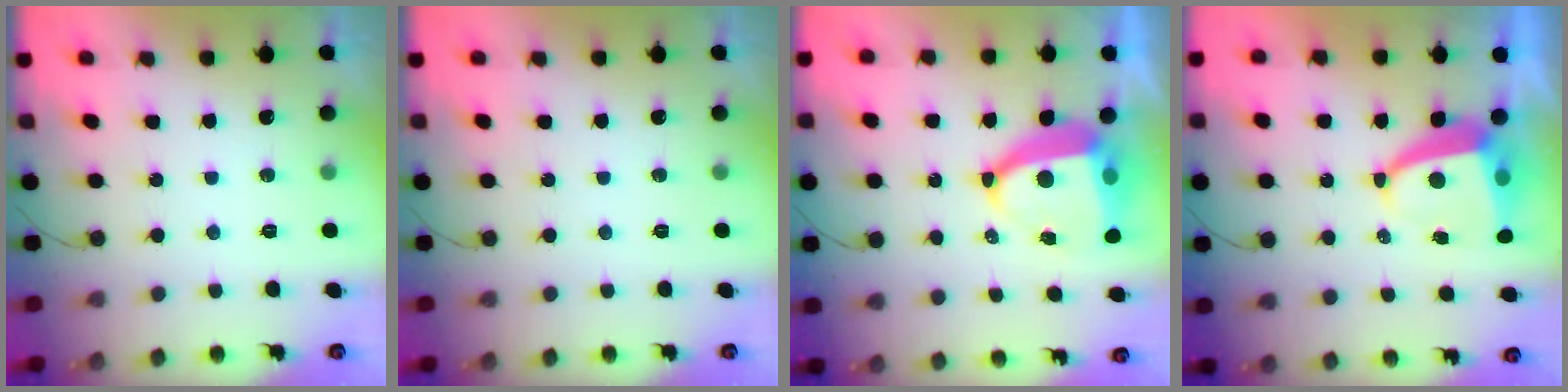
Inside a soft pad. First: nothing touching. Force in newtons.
{"total": 0.0}
{"total": 10.2, "press": 10.2, "slide": 1.1}
{"total": 5.7, "press": 5.7, "slide": 0.4}